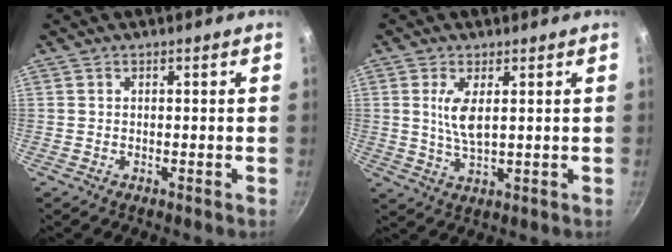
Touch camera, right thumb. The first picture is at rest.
{"total": 5.8, "force": [1.4, 2.2, 5.1], "torque": [-0.100, -0.012, 0.031]}